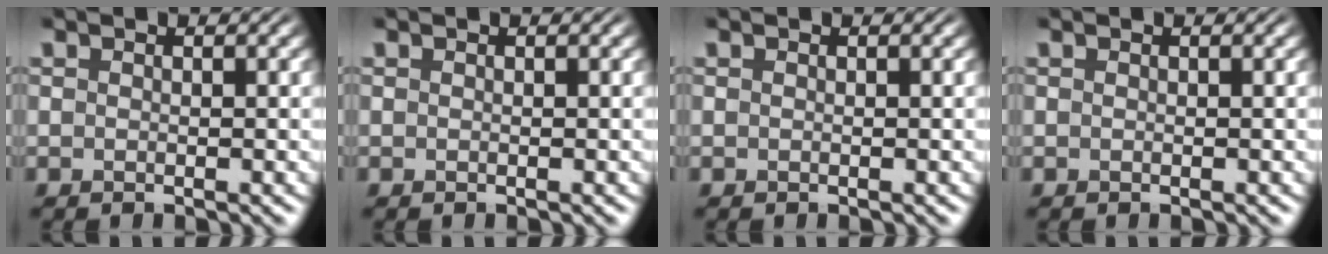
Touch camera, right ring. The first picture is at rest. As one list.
[{"total": 0.0}, {"total": 0.0}, {"total": 0.0}]